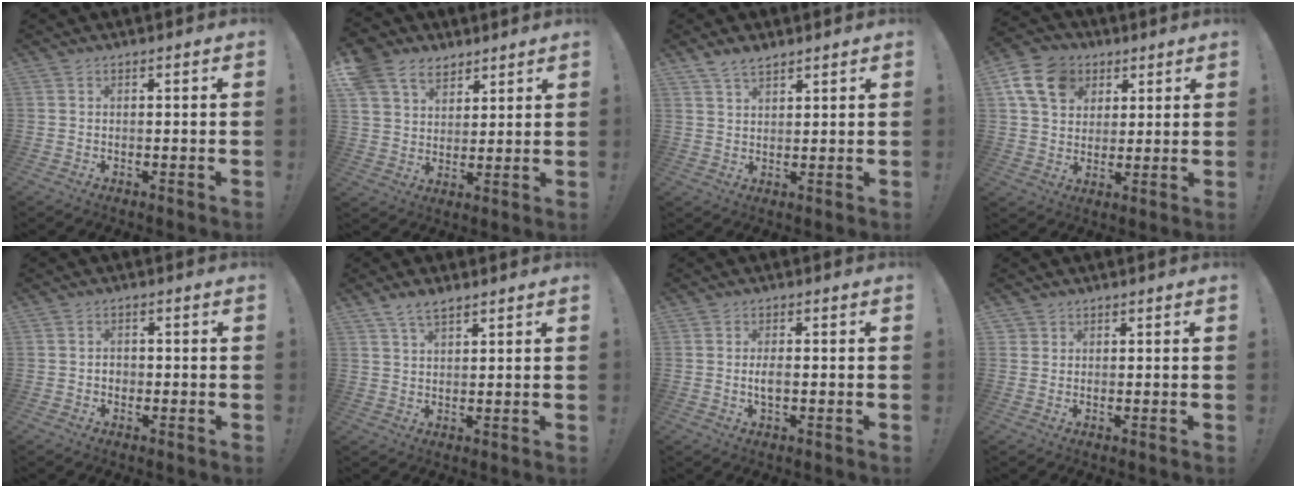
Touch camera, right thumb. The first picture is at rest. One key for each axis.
{"total": 11.5, "fx": 7.5, "fy": 7.8, "fz": 3.7, "tx": -0.071, "ty": -0.040, "tz": 0.151}
{"total": 4.3, "fx": 3.6, "fy": 1.7, "fz": 1.7, "tx": -0.025, "ty": -0.022, "tz": 0.066}
{"total": 14.0, "fx": 5.8, "fy": 10.9, "fz": 6.6, "tx": -0.101, "ty": -0.017, "tz": 0.117}
{"total": 2.0, "fx": -0.9, "fy": 1.5, "fz": 1.0, "tx": -0.023, "ty": 0.008, "tz": -0.016}
{"total": 4.6, "fx": 3.4, "fy": 1.7, "fz": 2.6, "tx": -0.040, "ty": -0.018, "tz": 0.062}
{"total": 2.9, "fx": -0.6, "fy": 1.1, "fz": 2.7, "tx": -0.055, "ty": 0.000, "tz": -0.013}
{"total": 1.5, "fx": 0.9, "fy": 1.2, "fz": 0.1, "tx": -0.004, "ty": -0.002, "tz": 0.017}